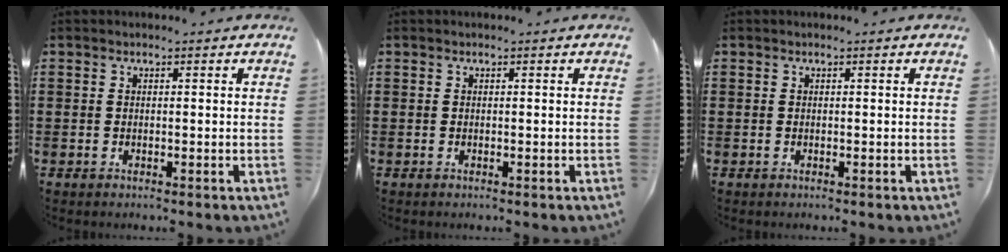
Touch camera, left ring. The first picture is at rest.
{"total": 0.0}
{"total": 0.0}